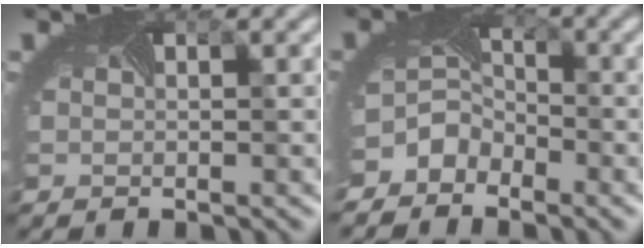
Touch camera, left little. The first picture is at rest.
{"total": 3.5, "force": [-2.7, 2.1, 0.8], "torque": [-0.008, -0.004, -0.059]}